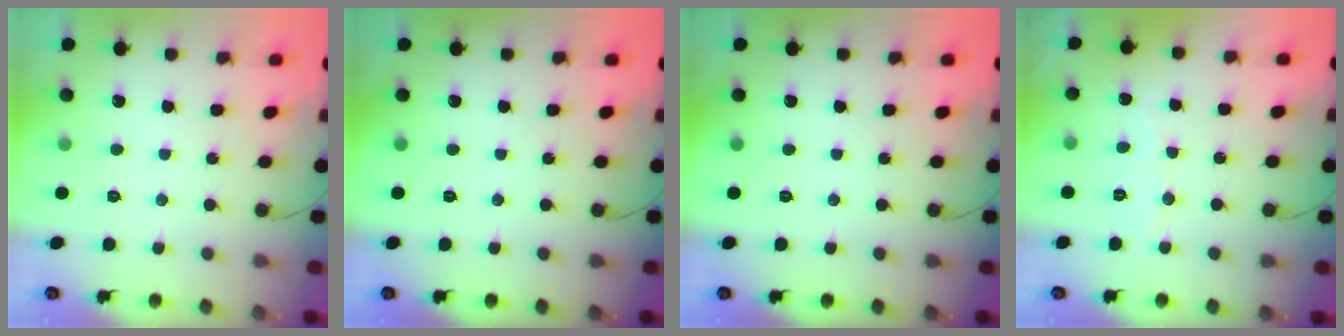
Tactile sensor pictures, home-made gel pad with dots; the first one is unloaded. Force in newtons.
{"total": 0.0}
{"total": 0.0}
{"total": 3.0, "press": 2.9, "slide": 0.3}